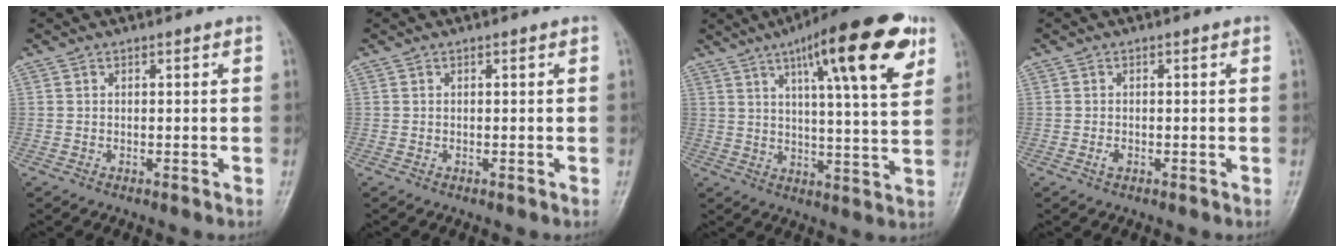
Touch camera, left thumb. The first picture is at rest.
{"total": 0.0}
{"total": 16.6, "force": [7.6, 3.8, 14.3], "torque": [-0.191, -0.012, 0.102]}
{"total": 0.9, "force": [-0.5, 0.5, 0.5], "torque": [-0.011, -0.001, -0.011]}